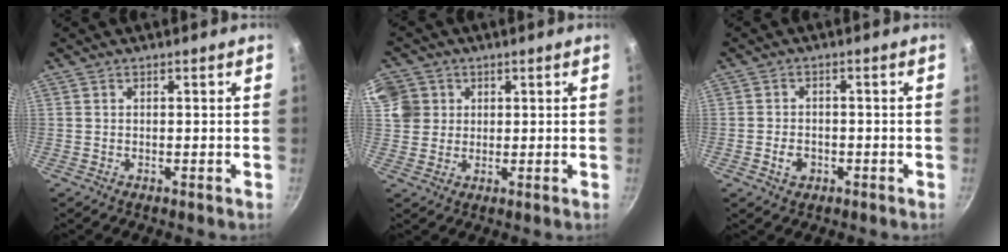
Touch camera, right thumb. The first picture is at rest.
{"total": 8.1, "force": [2.6, 7.4, 2.2], "torque": [-0.022, 0.002, 0.046]}
{"total": 3.4, "force": [-1.4, 2.6, 1.8], "torque": [-0.025, 0.012, -0.023]}